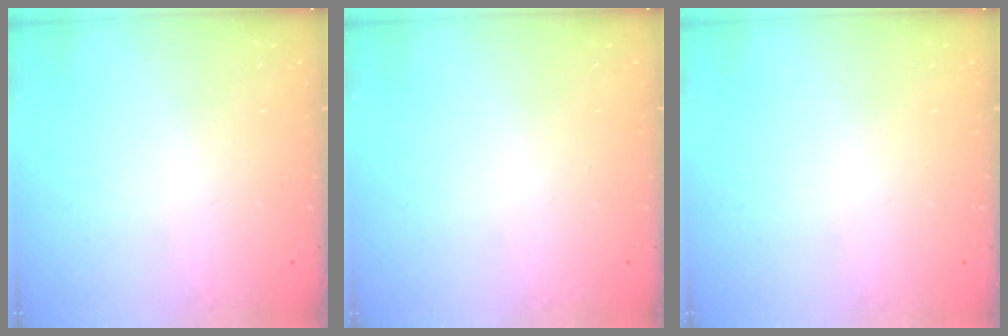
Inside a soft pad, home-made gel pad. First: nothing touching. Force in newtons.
{"total": 0.0}
{"total": 0.0}